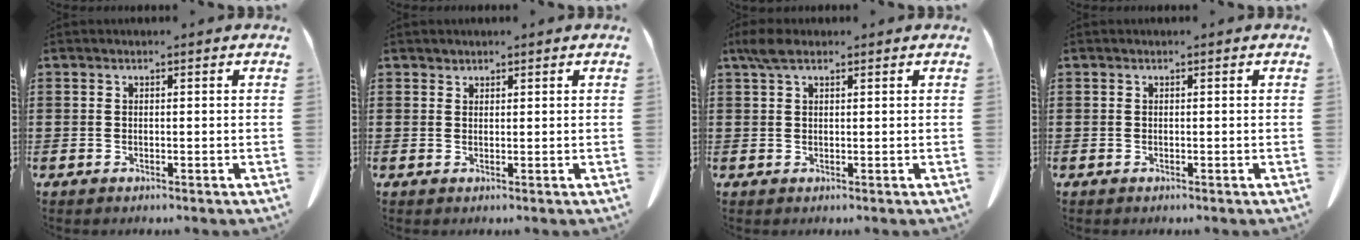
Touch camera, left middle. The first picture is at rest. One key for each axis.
{"total": 1.1, "fx": 1.1, "fy": 0.4, "fz": 0.0, "tx": -0.003, "ty": -0.001, "tz": 0.022}
{"total": 2.9, "fx": 1.7, "fy": 1.2, "fz": 2.0, "tx": -0.045, "ty": 0.005, "tz": 0.031}
{"total": 0.0}